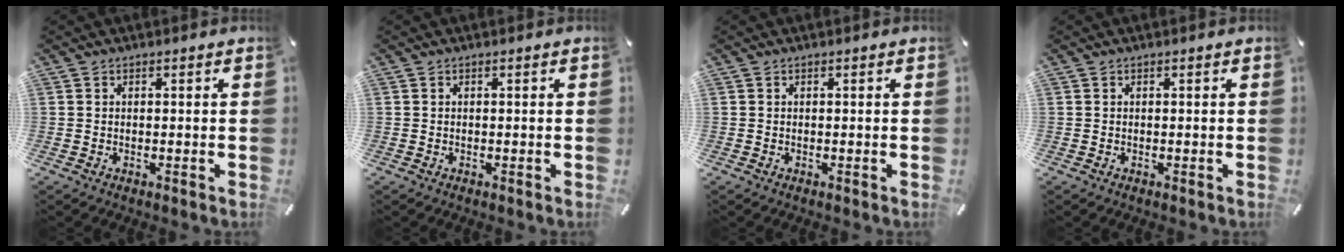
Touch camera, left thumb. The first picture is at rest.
{"total": 0.0}
{"total": 0.0}
{"total": 0.0}